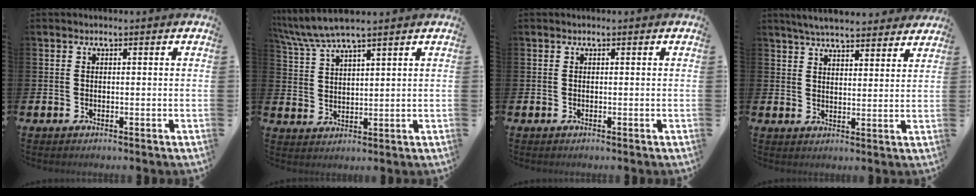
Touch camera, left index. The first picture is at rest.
{"total": 5.8, "force": [5.3, 0.4, 2.3], "torque": [-0.063, -0.021, 0.095]}
{"total": 0.0}
{"total": 5.5, "force": [5.3, 0.7, 1.2], "torque": [-0.033, -0.026, 0.094]}